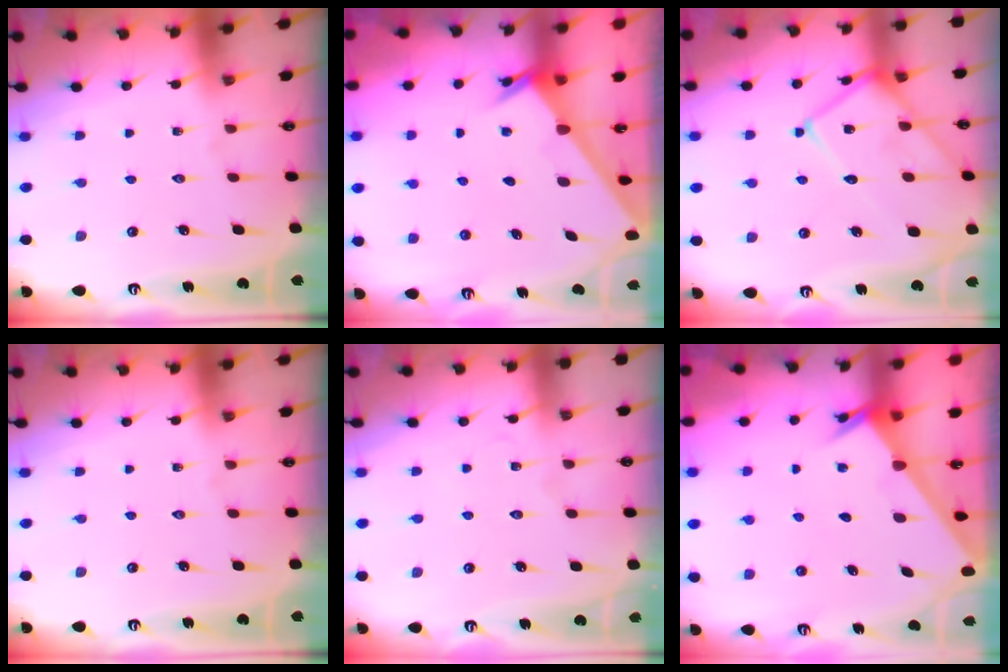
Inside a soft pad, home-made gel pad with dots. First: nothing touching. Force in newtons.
{"total": 2.5, "press": 2.5, "slide": 0.2}
{"total": 14.8, "press": 14.8, "slide": 1.1}
{"total": 0.0}
{"total": 3.2, "press": 3.2, "slide": 0.3}
{"total": 2.5, "press": 2.5, "slide": 0.2}